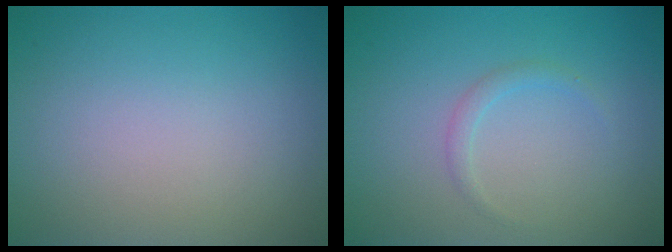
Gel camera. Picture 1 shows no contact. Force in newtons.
{"total": 1.0, "press": 1.0, "slide": 0.0}